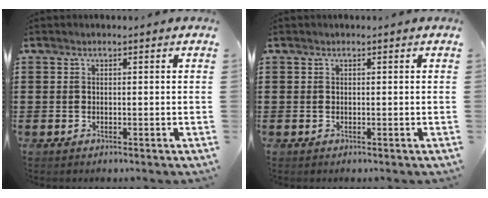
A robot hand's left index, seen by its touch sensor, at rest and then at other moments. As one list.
[{"total": 0.0}]